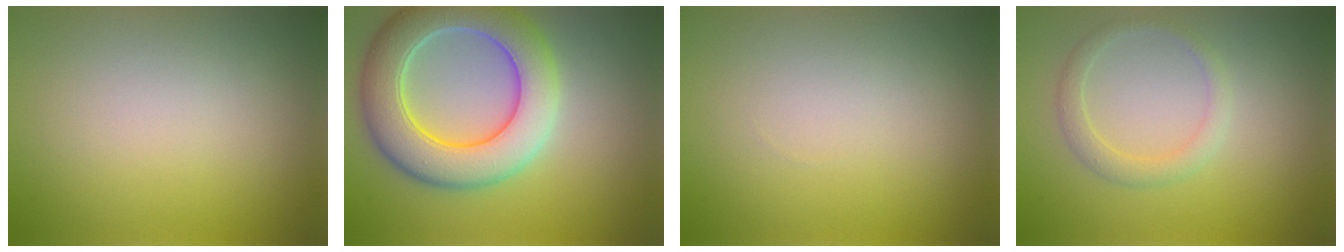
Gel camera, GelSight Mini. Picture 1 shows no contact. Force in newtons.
{"total": 8.7, "press": 8.7, "slide": 0.5}
{"total": 0.0}
{"total": 1.9, "press": 1.9, "slide": 0.1}